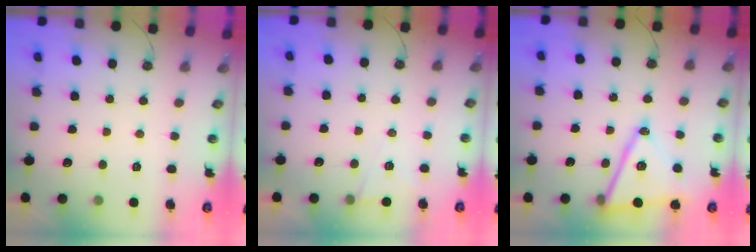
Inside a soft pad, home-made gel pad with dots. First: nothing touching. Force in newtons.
{"total": 5.3, "press": 3.1, "slide": 4.3}
{"total": 15.8, "press": 15.4, "slide": 3.7}